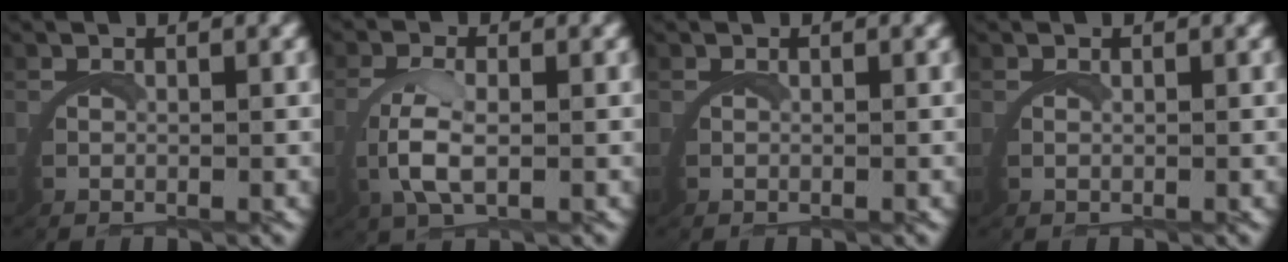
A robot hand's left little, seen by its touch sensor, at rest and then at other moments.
{"total": 3.2, "force": [0.5, 1.0, 3.0], "torque": [-0.085, -0.011, 0.014]}
{"total": 0.0}
{"total": 0.6, "force": [0.5, -0.3, 0.0], "torque": [-0.006, -0.002, 0.010]}